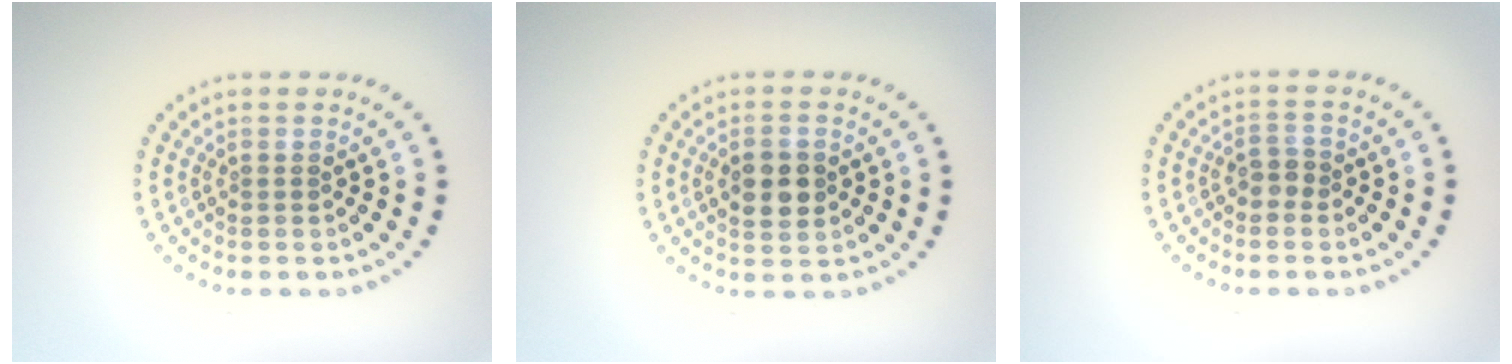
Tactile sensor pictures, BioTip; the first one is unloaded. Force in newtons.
{"total": 3.1, "press": 3.1, "slide": 0.0}
{"total": 1.4, "press": 1.3, "slide": 0.5}